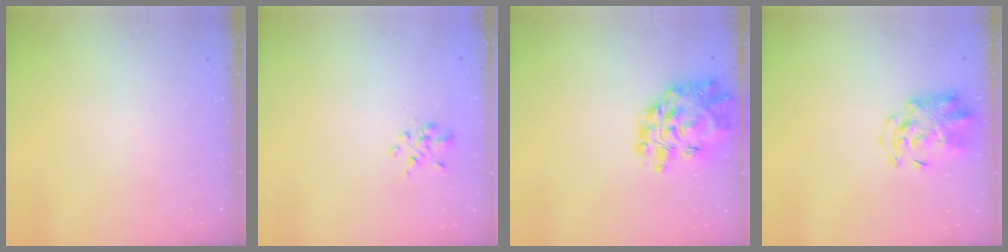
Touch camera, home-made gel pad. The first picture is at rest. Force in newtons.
{"total": 1.9, "press": 1.7, "slide": 0.8}
{"total": 12.2, "press": 11.6, "slide": 3.8}
{"total": 3.3, "press": 3.2, "slide": 0.8}